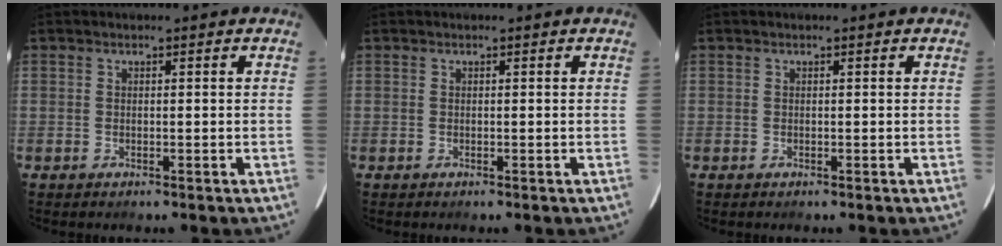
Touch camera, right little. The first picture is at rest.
{"total": 0.0}
{"total": 0.0}